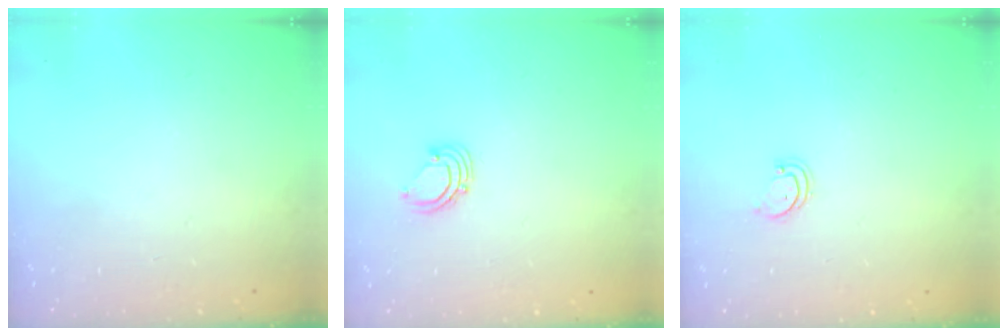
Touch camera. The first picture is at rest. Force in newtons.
{"total": 2.9, "press": 2.9, "slide": 0.2}
{"total": 1.9, "press": 1.9, "slide": 0.2}